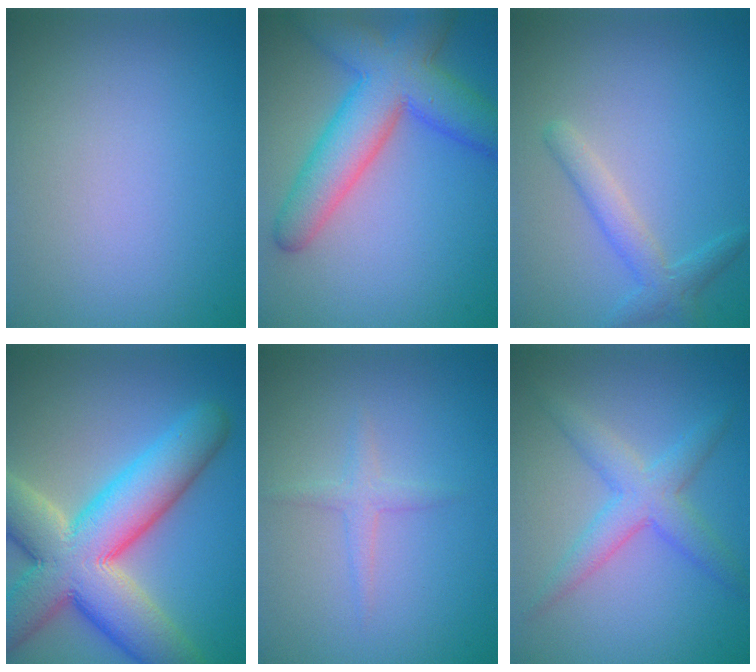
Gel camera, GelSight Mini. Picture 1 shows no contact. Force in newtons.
{"total": 8.6, "press": 8.6, "slide": 0.4}
{"total": 2.4, "press": 2.4, "slide": 0.2}
{"total": 12.9, "press": 12.9, "slide": 0.8}
{"total": 1.4, "press": 1.4, "slide": 0.0}
{"total": 3.7, "press": 3.7, "slide": 0.1}